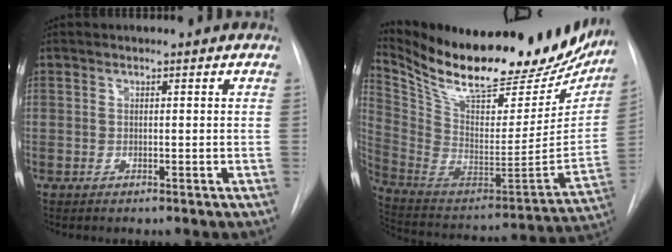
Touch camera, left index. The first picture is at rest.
{"total": 31.4, "force": [26.0, 9.8, 14.5], "torque": [-0.257, -0.030, 0.385]}